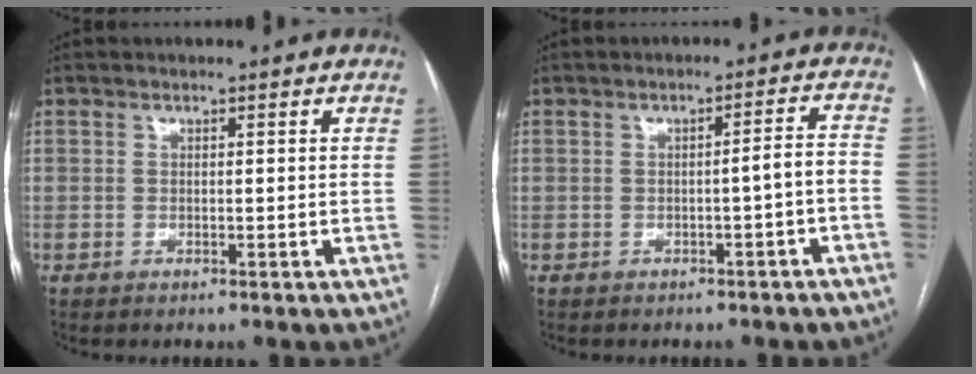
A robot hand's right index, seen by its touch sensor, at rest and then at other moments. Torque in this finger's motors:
{"motor_torque": [0.48, -0.15, 0.18, 0.04]}